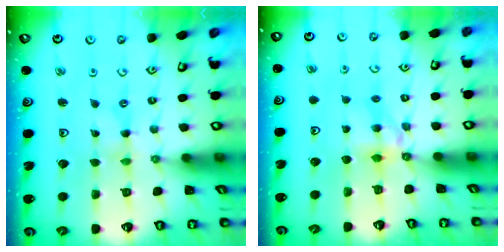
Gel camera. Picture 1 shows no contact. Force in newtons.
{"total": 5.1, "press": 5.0, "slide": 0.6}